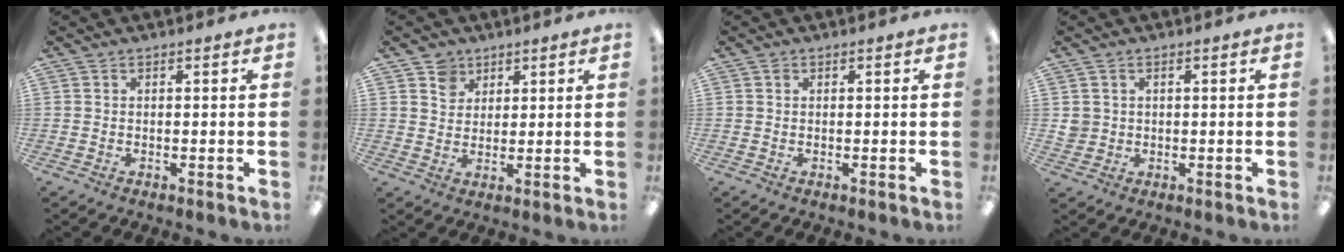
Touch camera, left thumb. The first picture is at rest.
{"total": 4.5, "force": [2.9, 3.5, 0.5], "torque": [-0.009, -0.003, 0.052]}
{"total": 0.5, "force": [0.2, 0.4, 0.3], "torque": [-0.006, 0.003, 0.003]}
{"total": 2.6, "force": [0.7, 2.5, 0.4], "torque": [-0.014, 0.006, 0.012]}